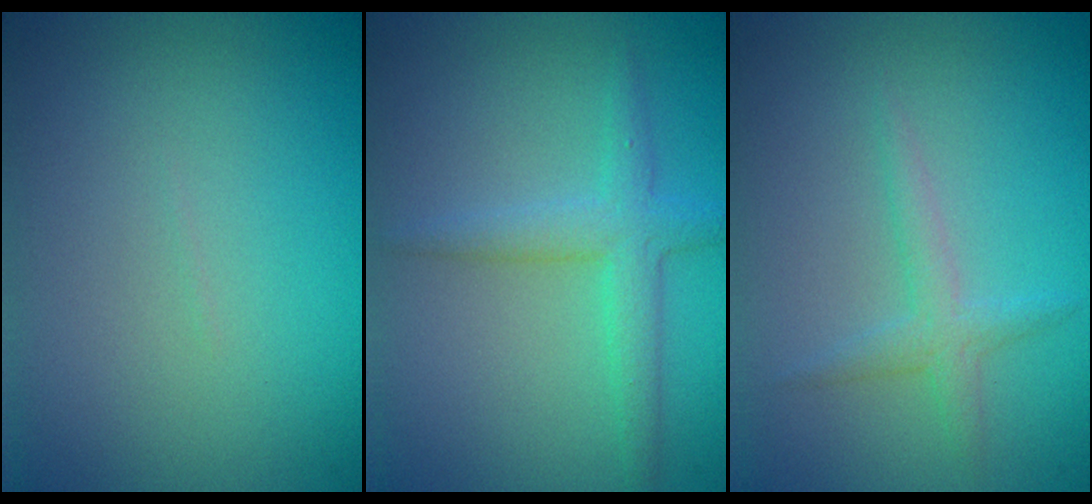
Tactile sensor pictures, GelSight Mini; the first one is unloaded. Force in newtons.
{"total": 2.7, "press": 2.7, "slide": 0.1}
{"total": 1.7, "press": 1.7, "slide": 0.1}